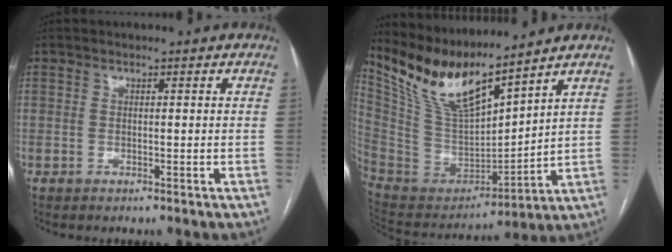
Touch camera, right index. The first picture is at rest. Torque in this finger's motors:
{"motor_torque": [0.70, 1.44, 0.18, 0.07]}